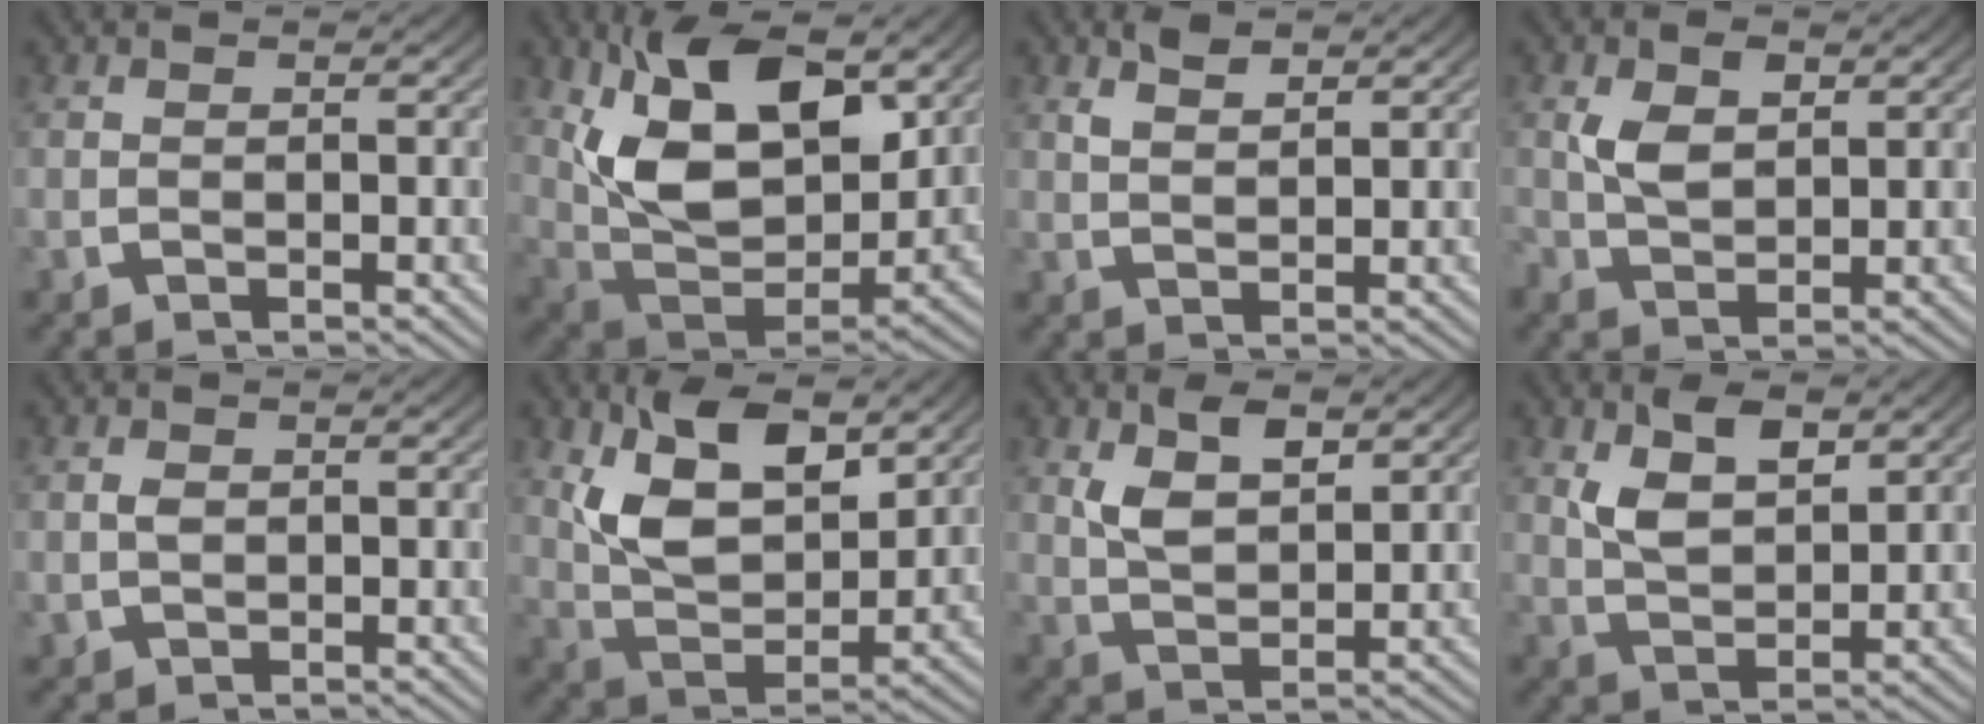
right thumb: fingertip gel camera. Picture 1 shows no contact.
{"total": 14.2, "force": [2.1, 8.8, 11.0], "torque": [-0.223, -0.030, 0.045]}
{"total": 2.3, "force": [1.9, 0.6, 1.1], "torque": [-0.010, 0.001, 0.042]}
{"total": 3.3, "force": [1.1, 2.2, 2.3], "torque": [-0.048, -0.010, 0.030]}
{"total": 1.5, "force": [0.2, 1.3, 0.7], "torque": [-0.019, -0.006, 0.011]}
{"total": 9.9, "force": [2.5, 6.2, 7.4], "torque": [-0.150, -0.018, 0.049]}
{"total": 4.3, "force": [2.2, 2.1, 3.1], "torque": [-0.057, -0.005, 0.052]}
{"total": 4.9, "force": [2.3, 2.5, 3.6], "torque": [-0.069, -0.008, 0.053]}